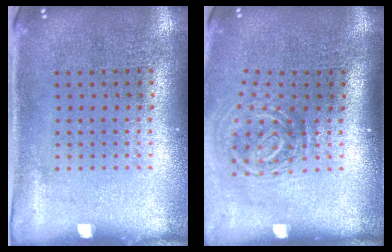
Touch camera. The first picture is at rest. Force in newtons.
{"total": 1.9, "press": 1.2, "slide": 1.5}